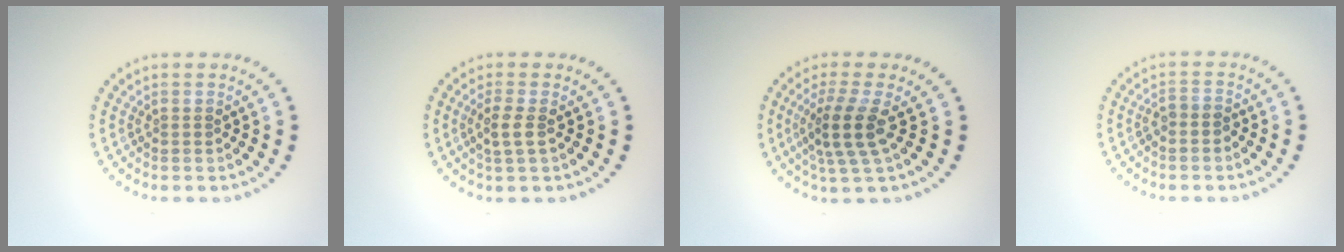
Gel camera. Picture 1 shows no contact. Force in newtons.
{"total": 1.7, "press": 1.5, "slide": 0.8}
{"total": 3.7, "press": 2.8, "slide": 2.4}
{"total": 1.1, "press": 0.9, "slide": 0.7}